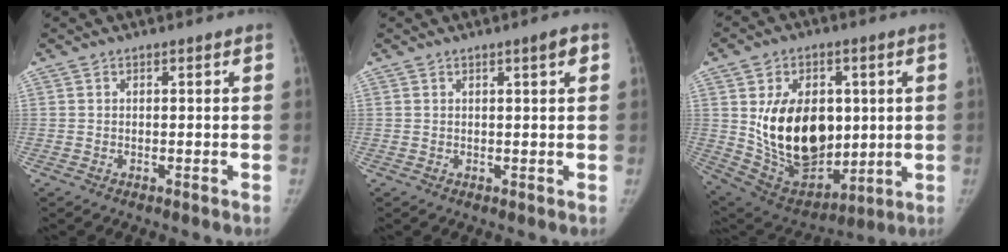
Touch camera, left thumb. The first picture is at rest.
{"total": 2.1, "force": [0.9, 0.2, 1.8], "torque": [-0.025, -0.001, 0.013]}
{"total": 21.5, "force": [1.8, 14.7, 15.6], "torque": [-0.214, -0.021, 0.062]}